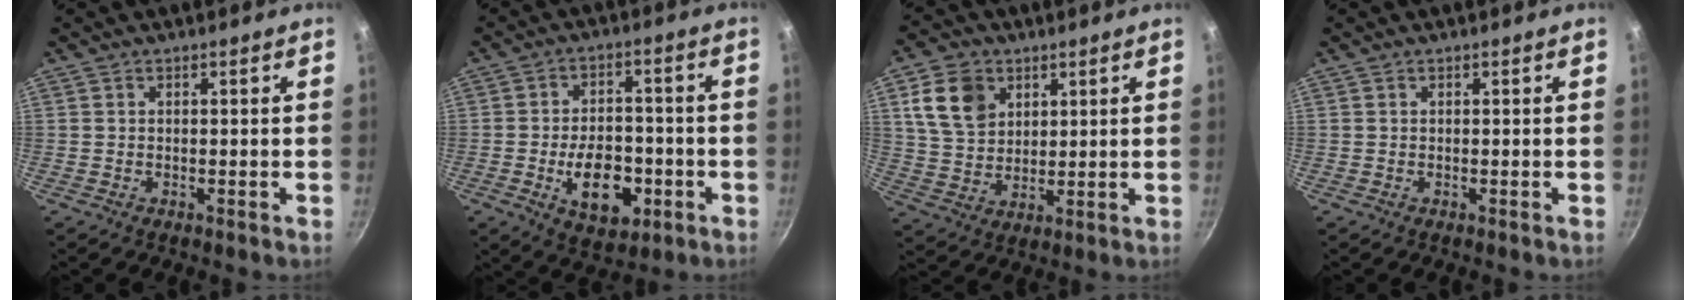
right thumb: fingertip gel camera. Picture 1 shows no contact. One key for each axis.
{"total": 12.2, "fx": -3.7, "fy": 7.6, "fz": 8.9, "tx": -0.105, "ty": 0.018, "tz": -0.050}
{"total": 11.0, "fx": 4.4, "fy": 8.2, "fz": 5.9, "tx": -0.087, "ty": -0.009, "tz": 0.086}
{"total": 0.0}